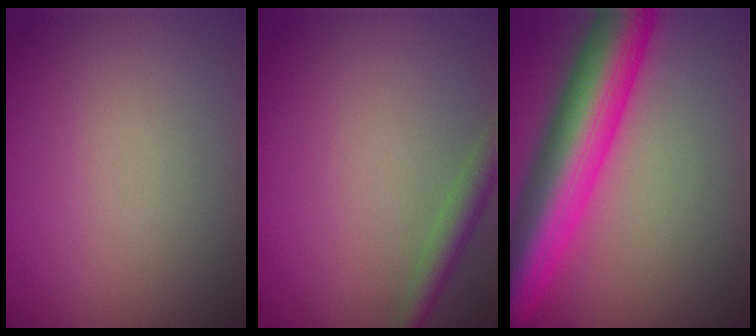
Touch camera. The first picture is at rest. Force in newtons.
{"total": 2.4, "press": 2.4, "slide": 0.1}
{"total": 10.3, "press": 10.3, "slide": 0.4}